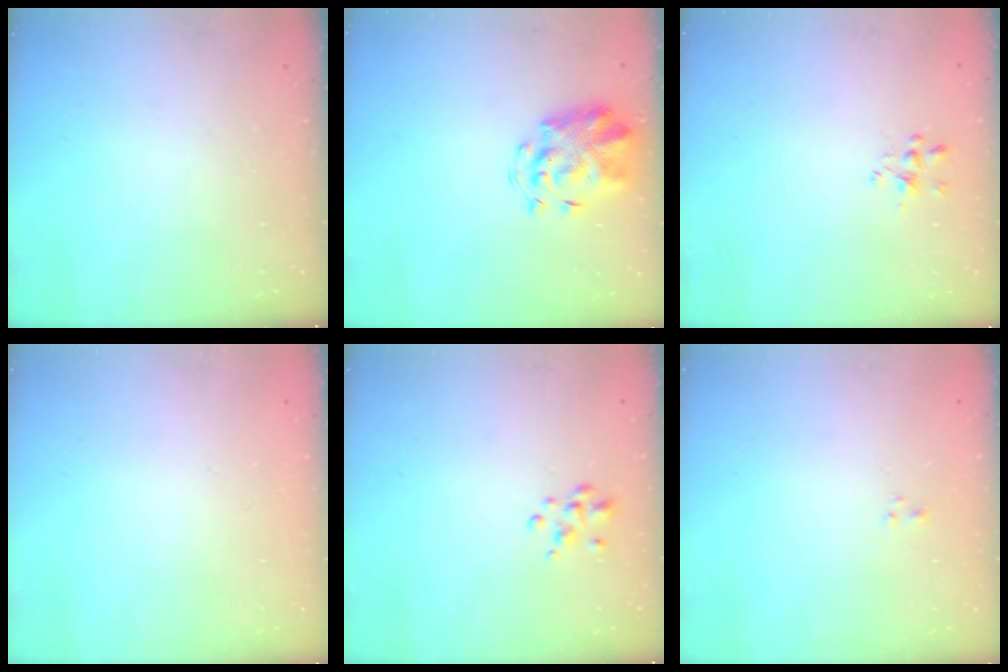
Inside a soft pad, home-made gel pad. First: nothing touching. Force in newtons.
{"total": 3.7, "press": 3.5, "slide": 1.2}
{"total": 1.2, "press": 1.1, "slide": 0.5}
{"total": 1.9, "press": 1.9, "slide": 0.2}
{"total": 2.8, "press": 2.7, "slide": 0.6}
{"total": 1.2, "press": 1.0, "slide": 0.6}